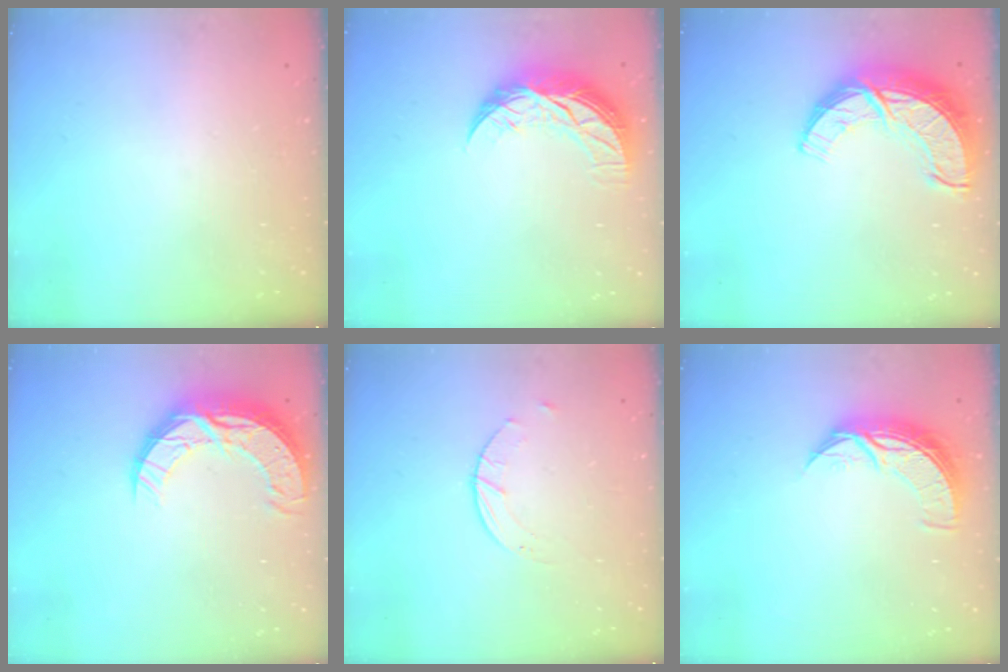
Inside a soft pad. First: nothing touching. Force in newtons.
{"total": 10.1, "press": 10.0, "slide": 0.9}
{"total": 12.6, "press": 12.6, "slide": 0.9}
{"total": 15.1, "press": 15.1, "slide": 1.1}
{"total": 2.0, "press": 2.0, "slide": 0.3}
{"total": 8.2, "press": 8.2, "slide": 0.0}